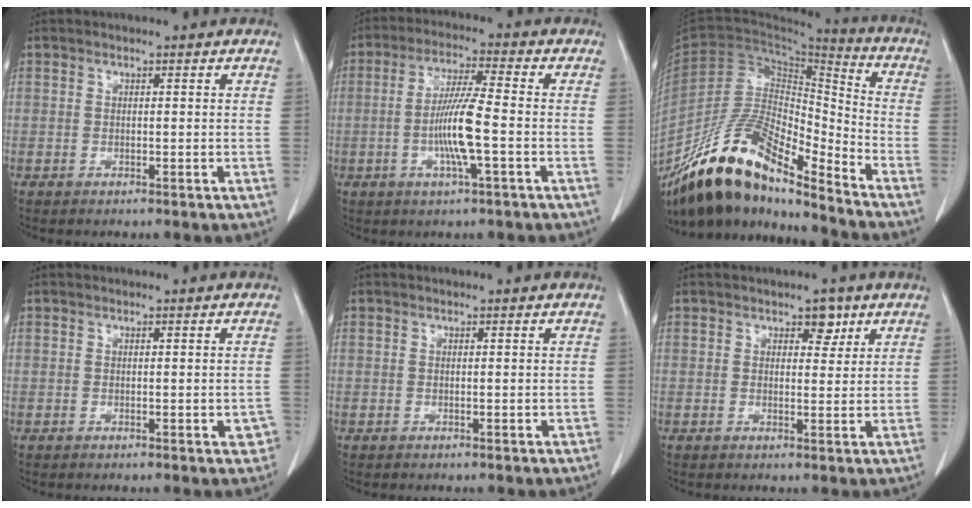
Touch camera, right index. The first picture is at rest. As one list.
[{"total": 8.7, "force": [-1.8, 0.1, 8.5], "torque": [-0.166, -0.003, -0.039]}, {"total": 19.0, "force": [-14.8, 4.3, 11.0], "torque": [-0.203, 0.013, -0.271]}, {"total": 2.3, "force": [-0.8, 0.9, 2.0], "torque": [-0.013, 0.004, -0.007]}, {"total": 0.6, "force": [-0.2, 0.2, 0.6], "torque": [-0.008, -0.002, -0.001]}, {"total": 2.8, "force": [1.6, 1.7, 1.6], "torque": [-0.014, 0.000, 0.023]}]